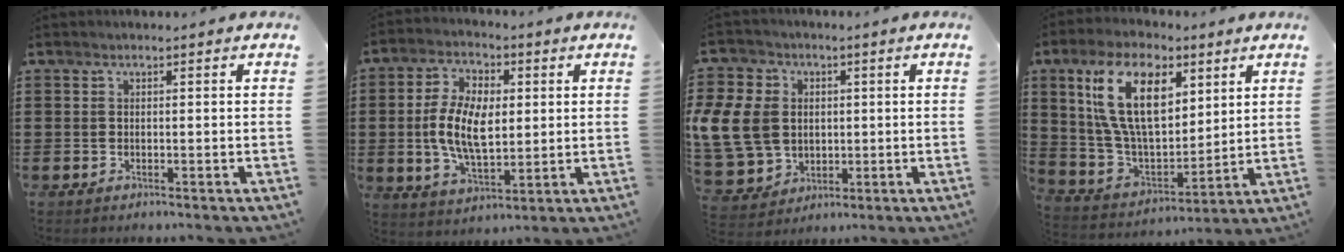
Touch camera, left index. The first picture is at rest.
{"total": 9.9, "force": [0.3, 5.3, 8.3], "torque": [-0.181, 0.010, 0.001]}
{"total": 10.7, "force": [1.0, 9.0, 5.6], "torque": [-0.169, 0.018, 0.020]}
{"total": 15.5, "force": [7.2, 7.9, 11.2], "torque": [-0.261, 0.003, 0.130]}